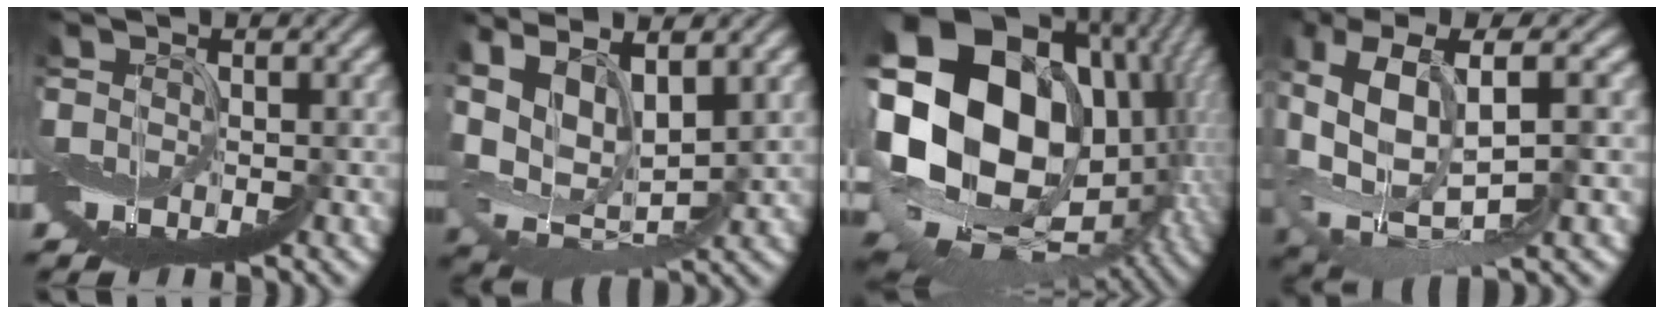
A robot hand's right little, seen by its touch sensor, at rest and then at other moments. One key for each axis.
{"total": 8.0, "fx": 5.7, "fy": 2.6, "fz": 5.1, "tx": -0.132, "ty": 0.007, "tz": 0.103}
{"total": 17.3, "fx": 4.6, "fy": 13.4, "fz": 9.9, "tx": -0.235, "ty": -0.029, "tz": 0.092}
{"total": 8.6, "fx": 3.0, "fy": 3.8, "fz": 7.1, "tx": -0.192, "ty": -0.005, "tz": 0.068}